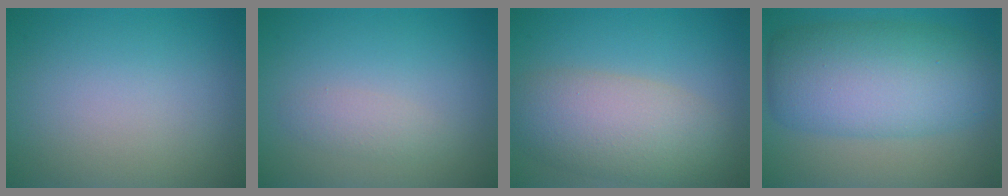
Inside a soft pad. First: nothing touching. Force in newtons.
{"total": 1.3, "press": 1.3, "slide": 0.1}
{"total": 6.8, "press": 6.8, "slide": 0.2}
{"total": 9.7, "press": 9.7, "slide": 0.2}